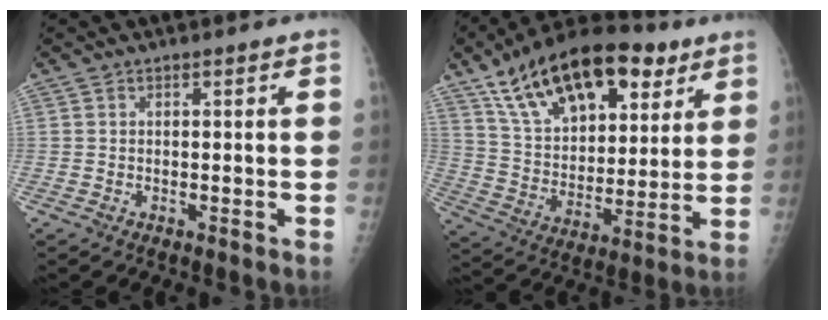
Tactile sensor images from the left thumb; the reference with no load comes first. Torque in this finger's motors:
{"motor_torque": [0.76, 0.80, 1.61, -1.16, 0.19]}